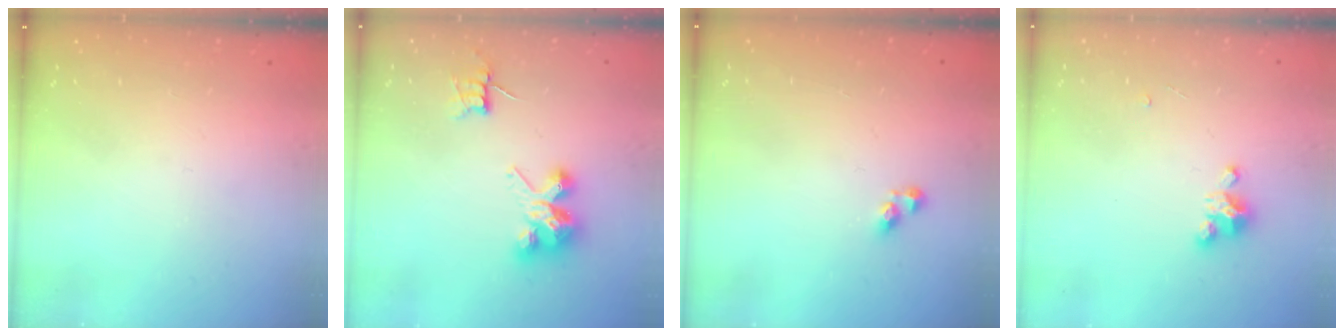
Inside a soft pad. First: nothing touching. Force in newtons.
{"total": 6.8, "press": 6.8, "slide": 0.5}
{"total": 3.0, "press": 3.0, "slide": 0.4}
{"total": 2.9, "press": 2.9, "slide": 0.3}